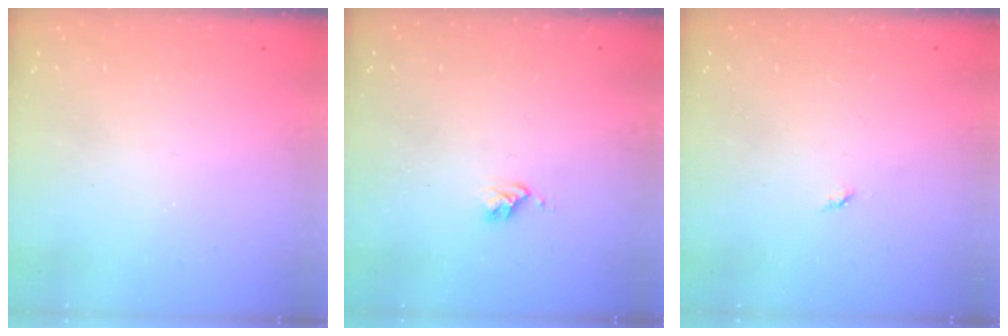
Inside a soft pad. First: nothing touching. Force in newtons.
{"total": 2.7, "press": 2.6, "slide": 0.4}
{"total": 2.8, "press": 2.8, "slide": 0.4}